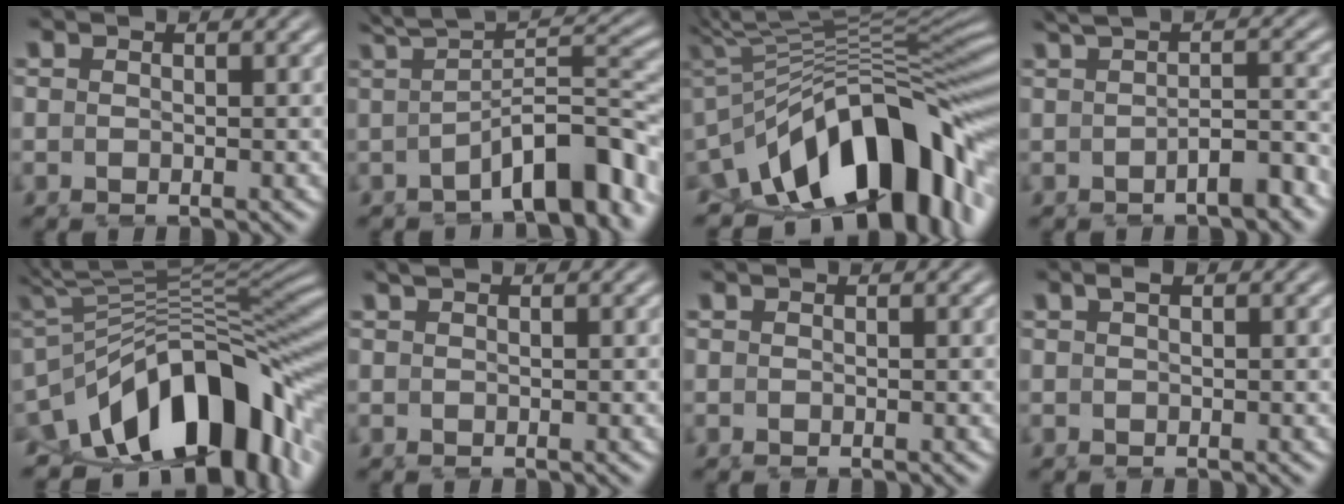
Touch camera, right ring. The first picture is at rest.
{"total": 6.7, "force": [-1.2, 1.9, 6.3], "torque": [-0.080, 0.006, -0.017]}
{"total": 16.7, "force": [-5.2, 8.9, 13.1], "torque": [-0.208, -0.031, -0.058]}
{"total": 2.9, "force": [-0.2, 0.3, 2.9], "torque": [-0.034, 0.011, -0.009]}
{"total": 17.5, "force": [-6.6, 10.0, 12.7], "torque": [-0.198, -0.044, -0.076]}
{"total": 0.8, "force": [0.5, -0.6, 0.0], "torque": [0.002, -0.001, 0.012]}
{"total": 0.0}
{"total": 0.7, "force": [0.3, -0.4, 0.5], "torque": [-0.007, 0.002, 0.007]}